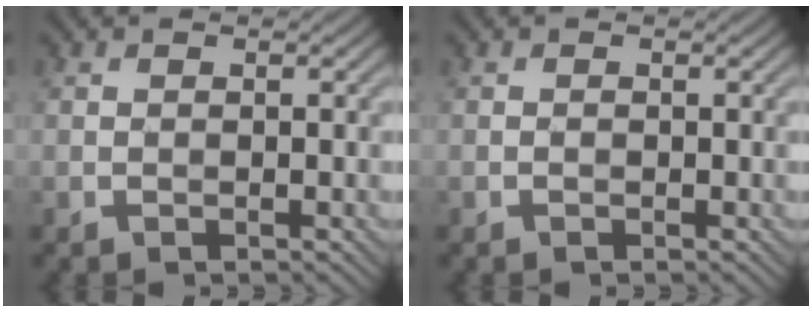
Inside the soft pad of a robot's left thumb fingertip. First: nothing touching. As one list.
[{"total": 0.0}]